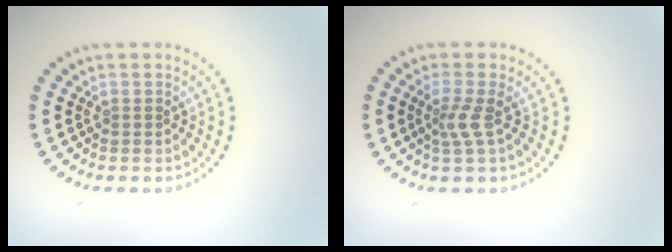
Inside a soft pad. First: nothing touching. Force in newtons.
{"total": 2.0, "press": 1.3, "slide": 1.5}